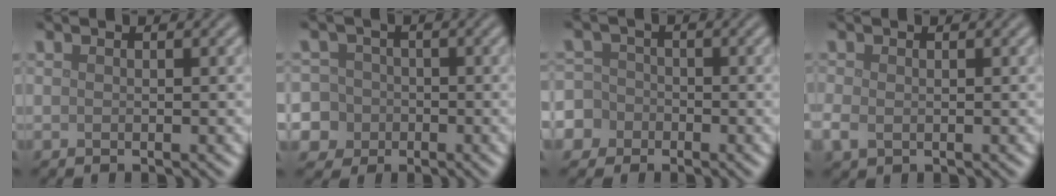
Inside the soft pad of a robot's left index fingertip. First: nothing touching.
{"total": 8.9, "force": [-3.0, 8.1, 1.9], "torque": [-0.049, -0.001, -0.088]}
{"total": 6.5, "force": [-3.0, 5.6, 1.1], "torque": [-0.027, -0.003, -0.080]}
{"total": 1.5, "force": [-0.3, 1.1, 0.9], "torque": [-0.024, -0.007, -0.005]}